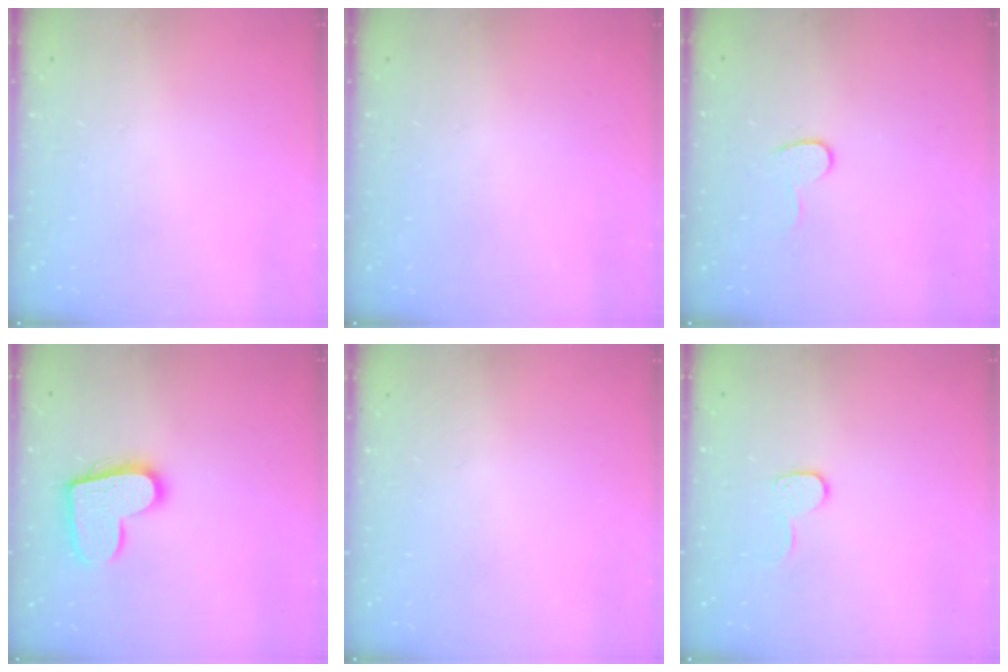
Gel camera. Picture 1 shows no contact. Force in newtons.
{"total": 0.0}
{"total": 6.2, "press": 6.1, "slide": 0.6}
{"total": 14.5, "press": 14.5, "slide": 0.8}
{"total": 0.0}
{"total": 6.1, "press": 6.1, "slide": 0.2}